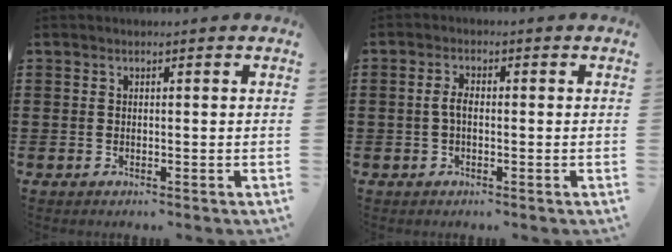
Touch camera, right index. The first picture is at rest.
{"total": 2.3, "force": [-0.3, 1.0, 2.0], "torque": [-0.047, -0.001, -0.009]}